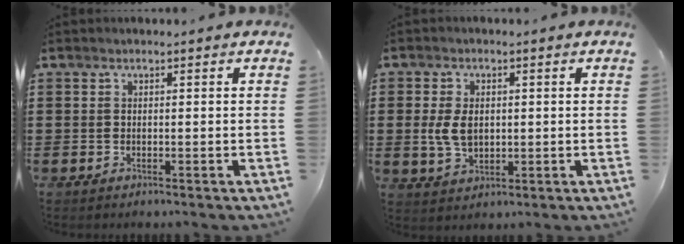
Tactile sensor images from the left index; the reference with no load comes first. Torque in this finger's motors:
{"motor_torque": [0.57, 0.42, 0.35, 0.05]}